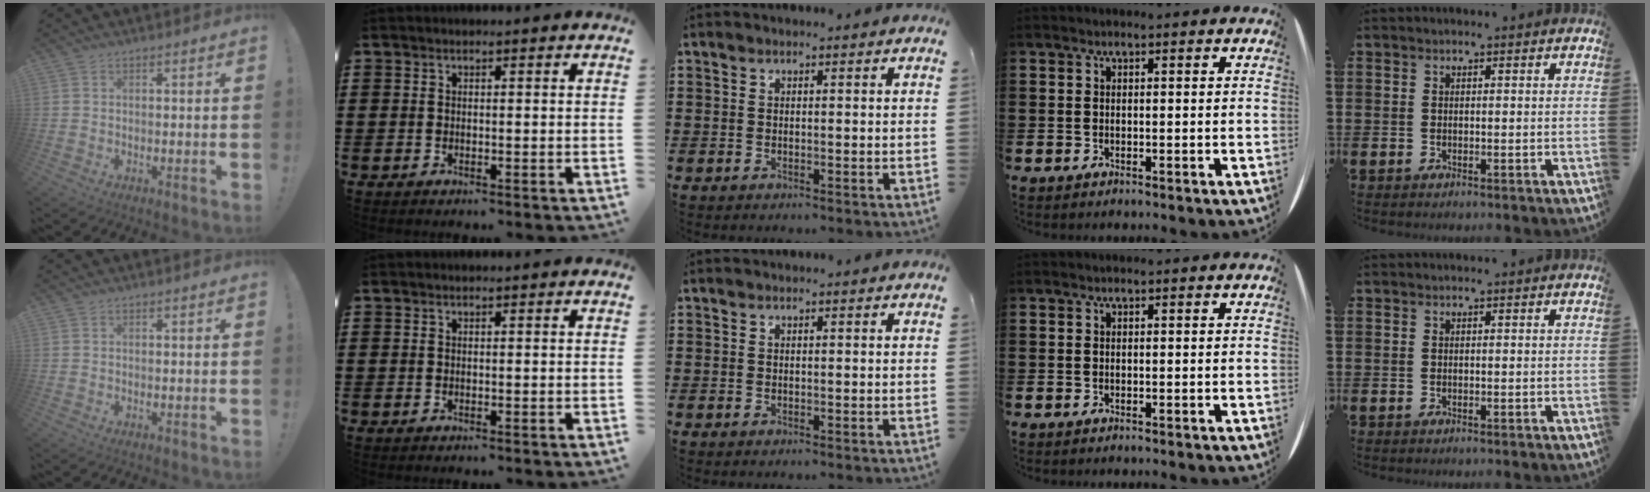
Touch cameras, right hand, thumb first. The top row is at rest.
{}